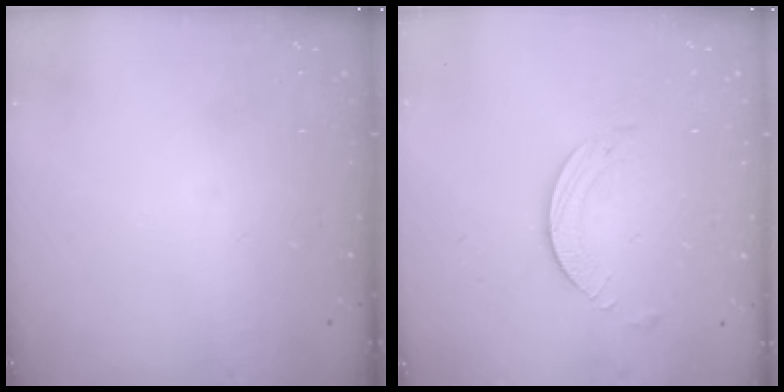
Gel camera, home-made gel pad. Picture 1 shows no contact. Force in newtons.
{"total": 1.9, "press": 1.9, "slide": 0.2}